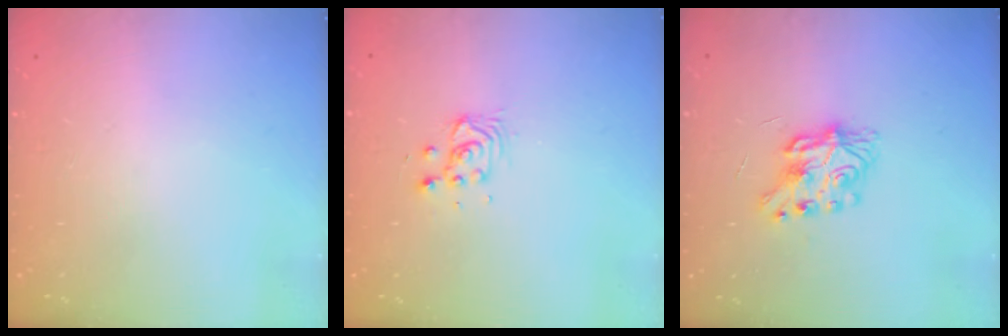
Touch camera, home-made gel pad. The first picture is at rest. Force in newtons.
{"total": 3.4, "press": 3.4, "slide": 0.4}
{"total": 7.8, "press": 7.8, "slide": 0.1}